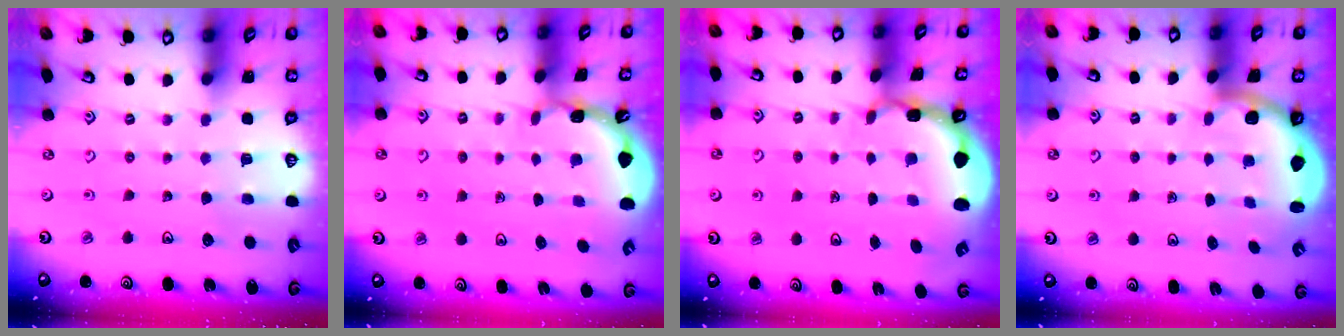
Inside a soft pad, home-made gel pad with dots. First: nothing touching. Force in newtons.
{"total": 1.8, "press": 1.8, "slide": 0.1}
{"total": 2.2, "press": 2.0, "slide": 1.0}
{"total": 2.5, "press": 2.2, "slide": 1.2}